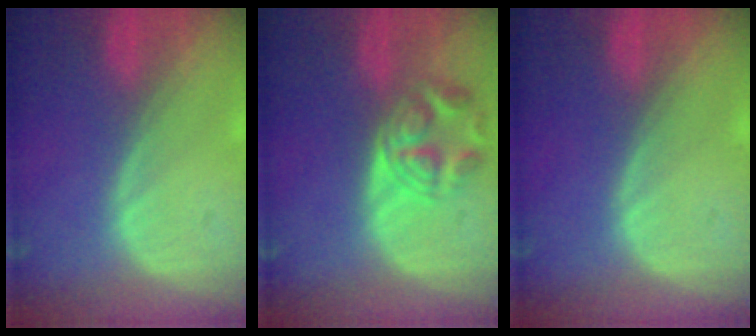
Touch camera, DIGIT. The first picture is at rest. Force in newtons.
{"total": 5.4, "press": 5.4, "slide": 0.5}
{"total": 0.0}